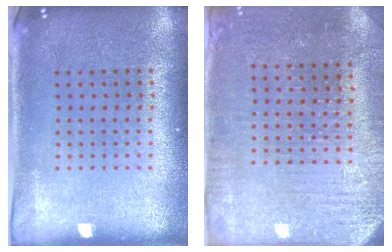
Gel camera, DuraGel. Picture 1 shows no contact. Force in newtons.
{"total": 2.9, "press": 2.8, "slide": 0.7}